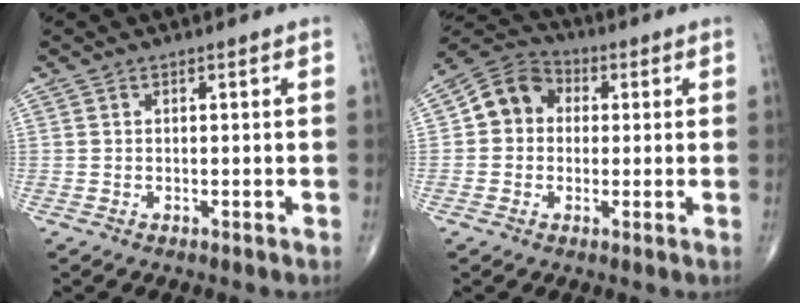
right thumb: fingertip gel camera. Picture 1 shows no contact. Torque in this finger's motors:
{"motor_torque": [-0.43, 0.56, 0.02, -0.10, 0.04]}